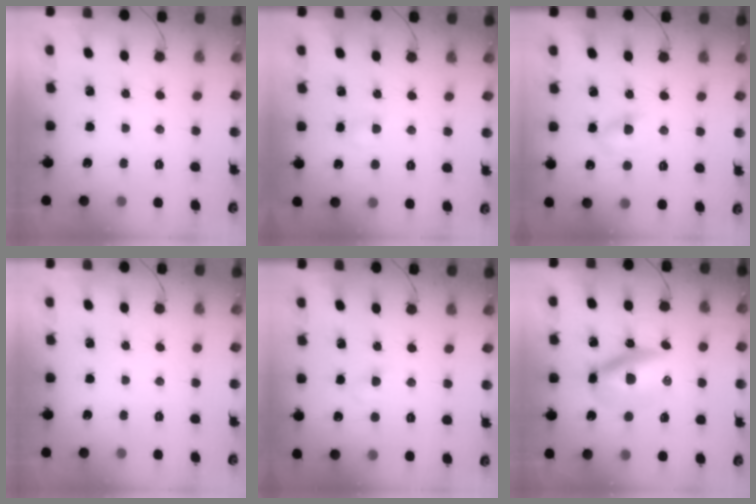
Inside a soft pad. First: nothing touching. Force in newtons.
{"total": 2.6, "press": 2.3, "slide": 1.1}
{"total": 5.5, "press": 5.4, "slide": 1.4}
{"total": 0.0}
{"total": 3.0, "press": 2.8, "slide": 1.3}
{"total": 7.9, "press": 7.6, "slide": 2.2}